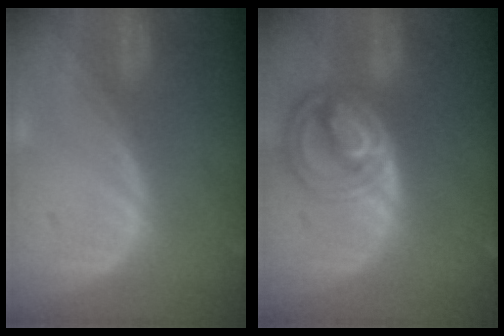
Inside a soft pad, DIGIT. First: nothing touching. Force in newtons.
{"total": 8.6, "press": 7.4, "slide": 4.4}